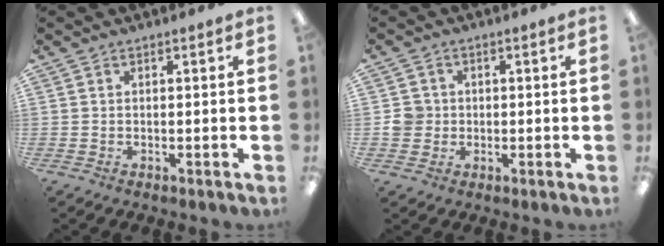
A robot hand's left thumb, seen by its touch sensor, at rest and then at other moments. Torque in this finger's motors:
{"motor_torque": [-0.03, 0.03, 0.06, -0.08, 0.00]}